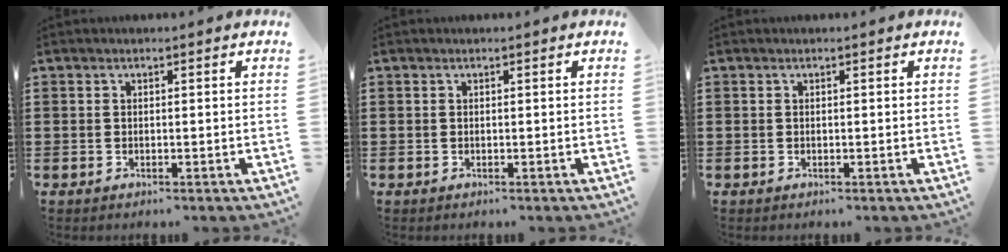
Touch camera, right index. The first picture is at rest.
{"total": 0.0}
{"total": 0.0}